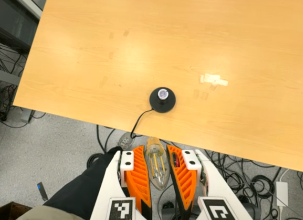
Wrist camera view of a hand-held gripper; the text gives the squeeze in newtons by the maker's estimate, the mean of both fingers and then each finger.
{"total": 19.7, "left": 21.4, "right": 18.0}